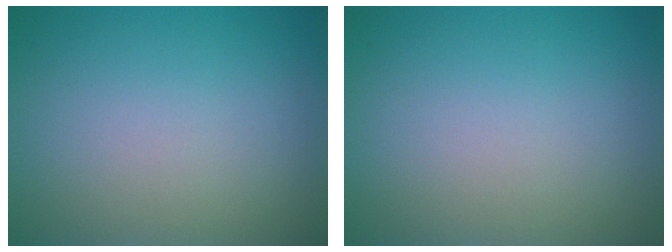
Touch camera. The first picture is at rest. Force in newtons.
{"total": 0.0}